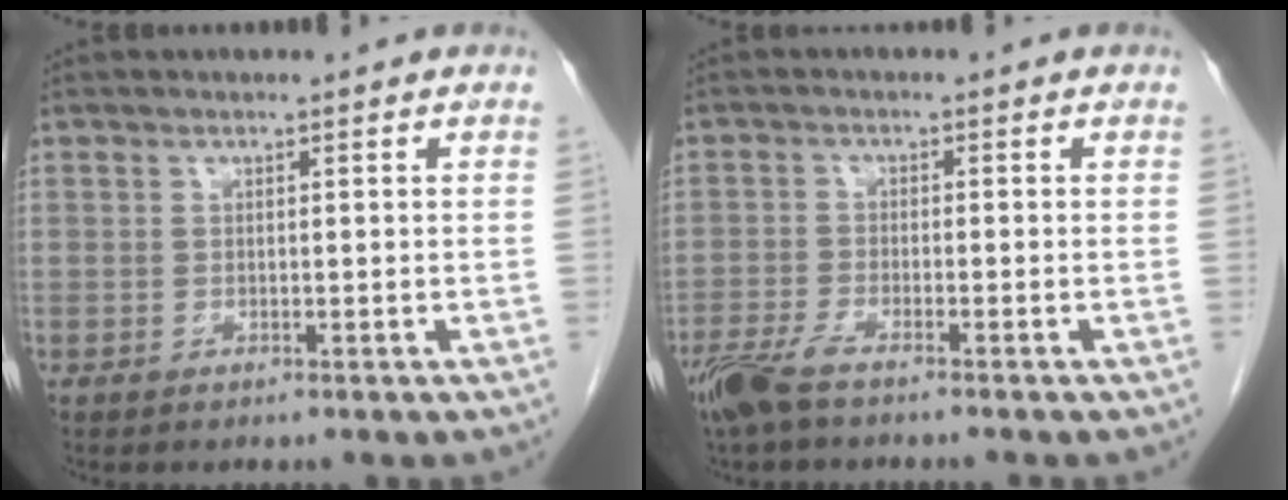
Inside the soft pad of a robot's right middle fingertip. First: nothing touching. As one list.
[{"total": 4.9, "force": [-3.8, 0.4, 3.0], "torque": [-0.064, -0.012, -0.077]}]